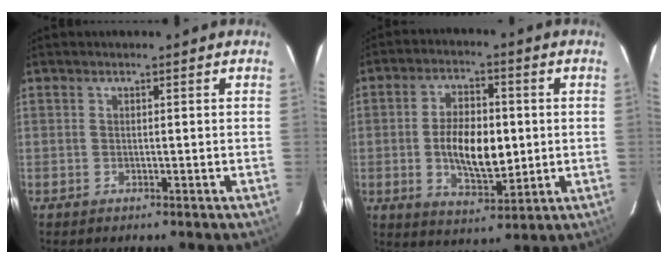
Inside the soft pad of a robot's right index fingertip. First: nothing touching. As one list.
[{"total": 11.2, "force": [-0.6, 5.6, 9.7], "torque": [-0.177, 0.003, -0.003]}]